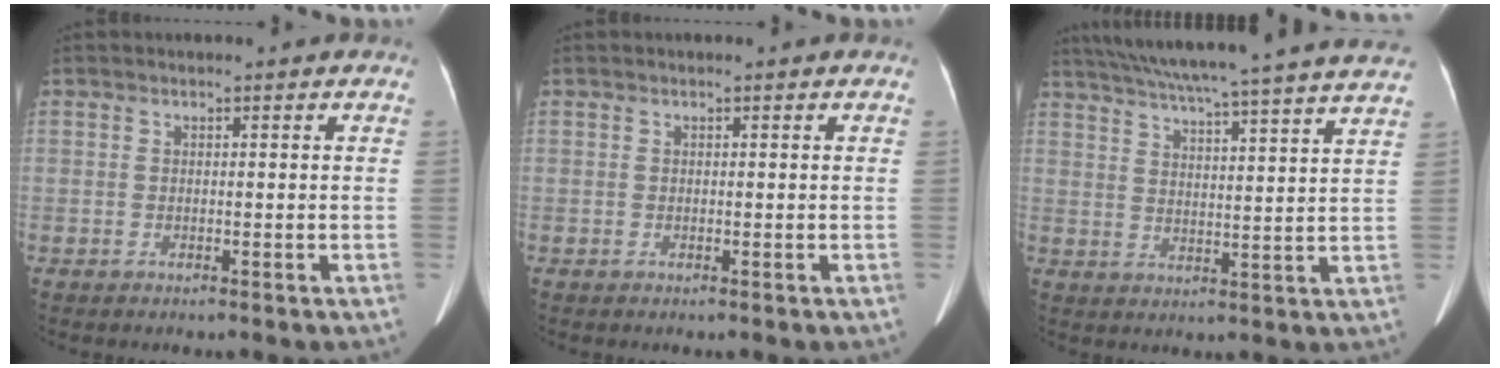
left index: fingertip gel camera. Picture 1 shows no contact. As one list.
[{"total": 0.0}, {"total": 26.5, "force": [23.7, -0.5, 12.0], "torque": [-0.202, -0.009, 0.312]}]